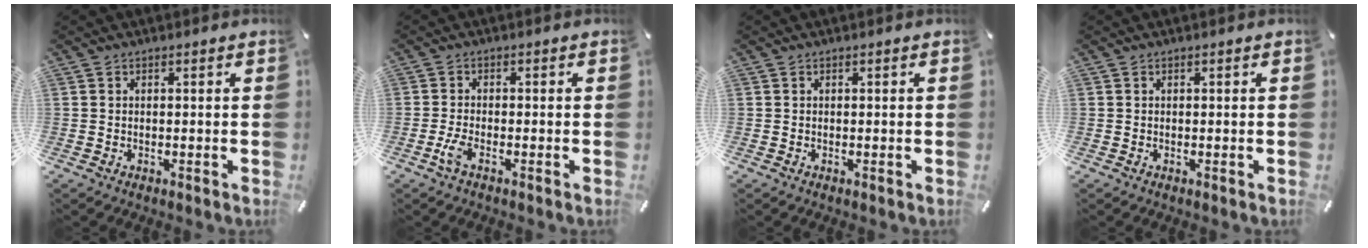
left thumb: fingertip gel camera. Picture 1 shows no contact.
{"total": 3.0, "force": [-1.5, 0.8, 2.5], "torque": [-0.063, -0.005, -0.032]}
{"total": 0.0}
{"total": 0.0}